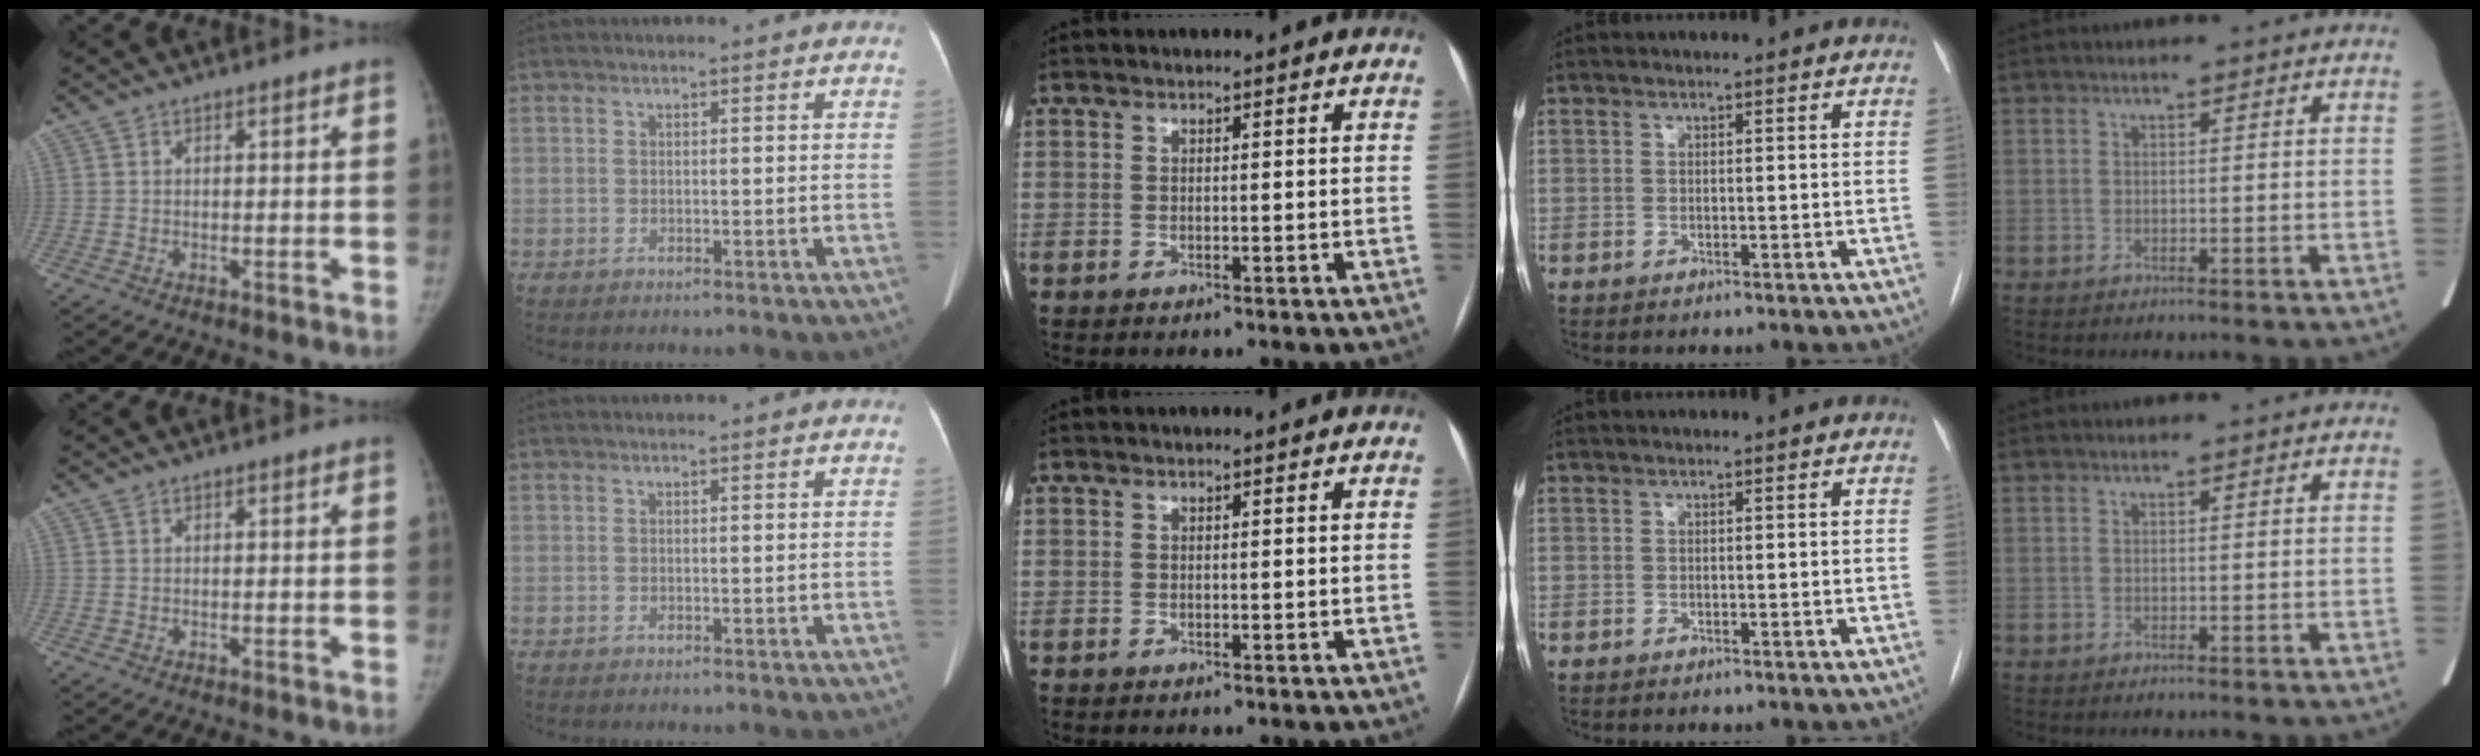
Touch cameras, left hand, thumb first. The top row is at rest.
{}